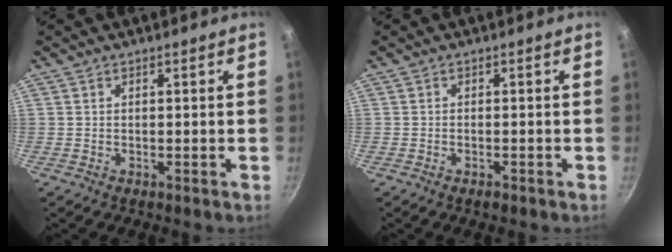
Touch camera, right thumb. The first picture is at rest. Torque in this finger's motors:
{"motor_torque": [-0.12, 0.03, -0.35, 0.09, -0.02]}